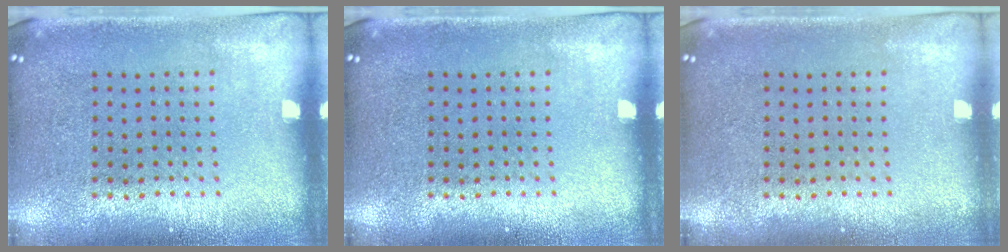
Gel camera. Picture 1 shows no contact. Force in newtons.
{"total": 0.0}
{"total": 0.0}